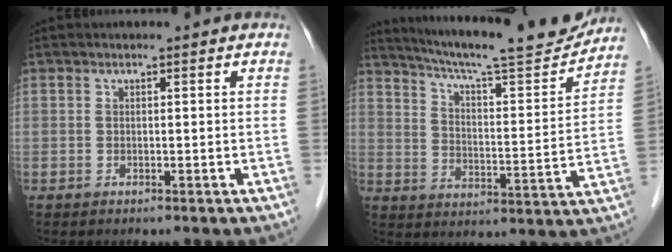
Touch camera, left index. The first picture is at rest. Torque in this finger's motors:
{"motor_torque": [0.49, -0.93, 0.28, 0.08]}